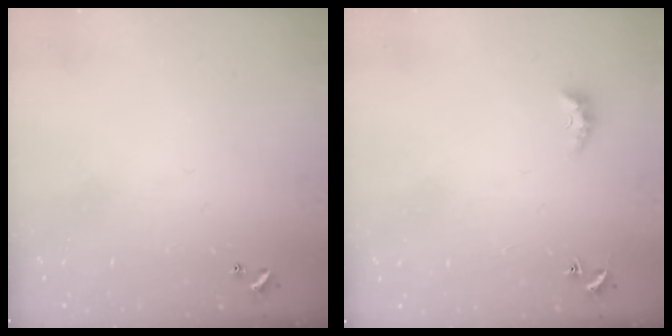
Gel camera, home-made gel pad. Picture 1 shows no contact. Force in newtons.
{"total": 2.4, "press": 2.4, "slide": 0.6}